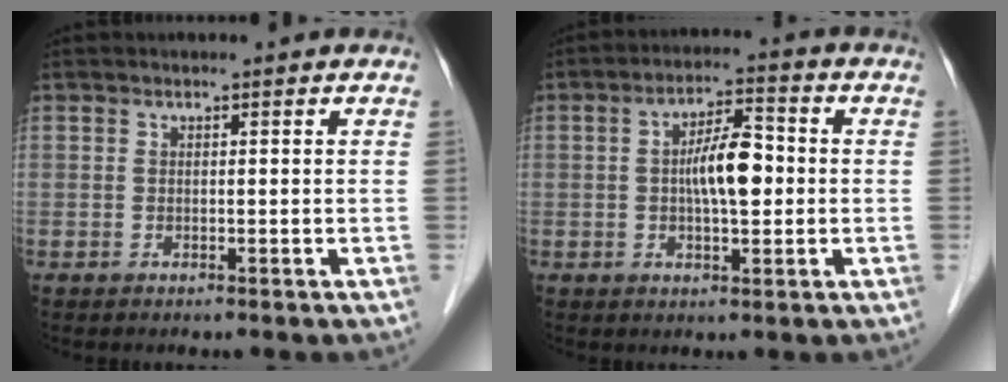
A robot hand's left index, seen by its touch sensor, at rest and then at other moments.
{"total": 7.1, "force": [-0.1, 2.2, 6.7], "torque": [-0.124, 0.014, -0.005]}